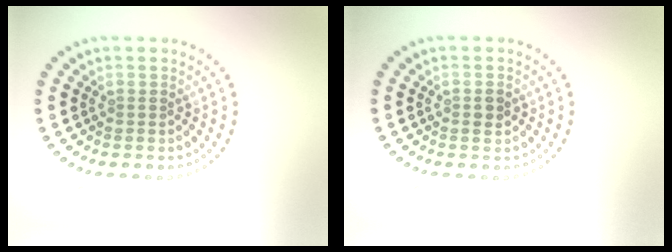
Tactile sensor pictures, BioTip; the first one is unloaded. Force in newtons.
{"total": 1.1, "press": 1.0, "slide": 0.2}